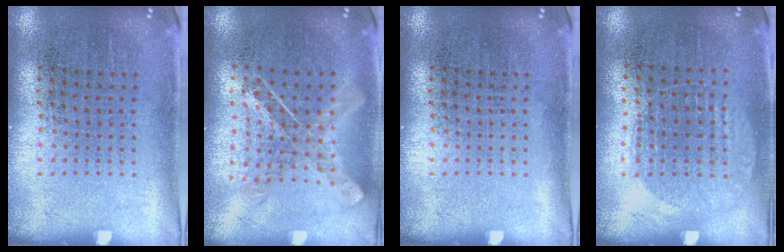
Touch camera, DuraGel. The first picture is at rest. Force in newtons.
{"total": 0.8, "press": 0.8, "slide": 0.0}
{"total": 0.0}
{"total": 0.9, "press": 0.8, "slide": 0.4}